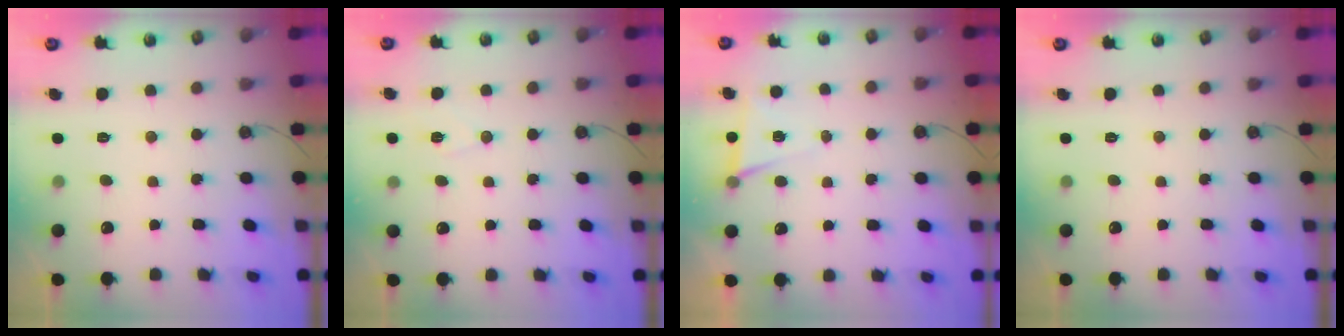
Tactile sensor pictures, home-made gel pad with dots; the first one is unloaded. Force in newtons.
{"total": 7.3, "press": 5.7, "slide": 4.5}
{"total": 6.3, "press": 4.2, "slide": 4.7}
{"total": 0.0}